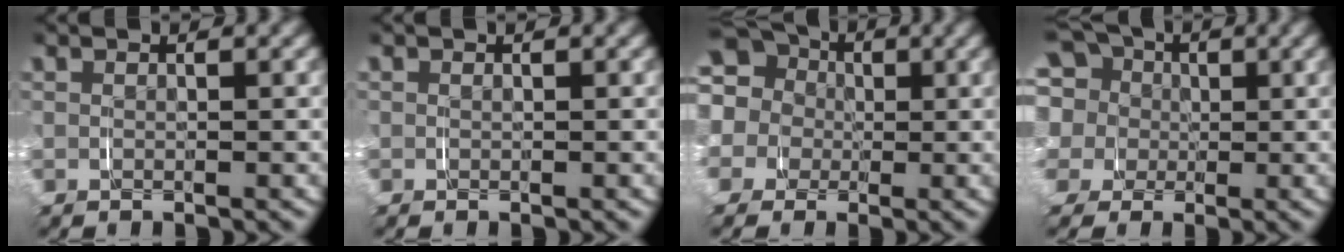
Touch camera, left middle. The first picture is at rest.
{"total": 0.0}
{"total": 14.9, "force": [2.5, 13.8, 5.2], "torque": [-0.141, -0.006, 0.011]}
{"total": 12.9, "force": [1.7, 11.9, 4.7], "torque": [-0.119, -0.017, 0.009]}